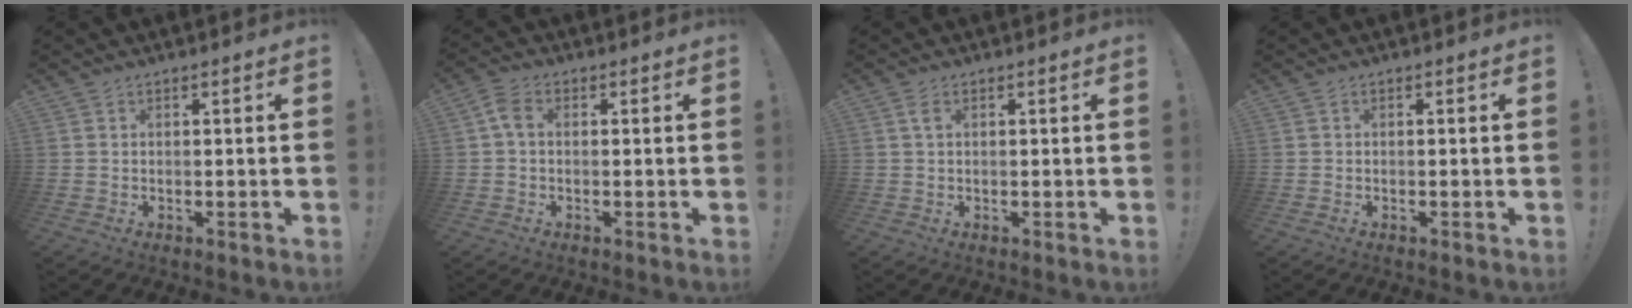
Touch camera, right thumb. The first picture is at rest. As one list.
[{"total": 4.2, "force": [0.4, 2.7, 3.2], "torque": [-0.063, 0.006, 0.007]}, {"total": 2.1, "force": [0.7, 1.0, 1.7], "torque": [-0.028, 0.000, 0.010]}, {"total": 0.0}]